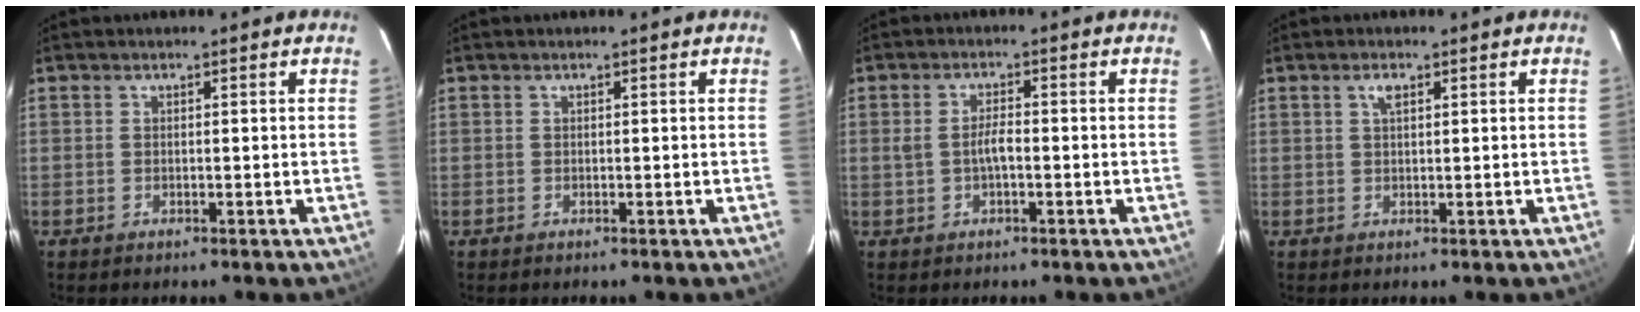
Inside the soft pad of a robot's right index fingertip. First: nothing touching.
{"total": 0.0}
{"total": 2.9, "force": [-0.6, 1.0, 2.7], "torque": [-0.054, 0.004, -0.009]}
{"total": 1.8, "force": [0.8, 0.7, 1.4], "torque": [-0.027, 0.005, 0.015]}